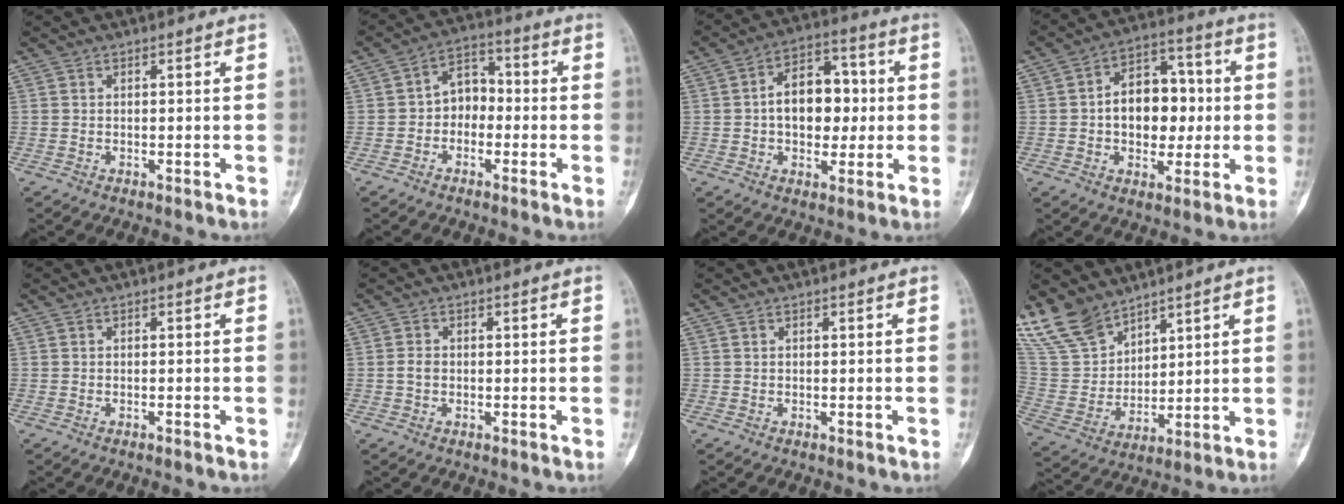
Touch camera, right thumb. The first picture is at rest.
{"total": 6.6, "force": [-1.2, 5.1, 4.0], "torque": [-0.036, 0.032, -0.038]}
{"total": 12.6, "force": [0.3, 8.3, 9.4], "torque": [-0.104, 0.025, 0.001]}
{"total": 13.8, "force": [0.0, 9.6, 10.0], "torque": [-0.102, 0.031, -0.001]}
{"total": 0.6, "force": [-0.4, 0.1, 0.4], "torque": [-0.012, 0.000, -0.004]}
{"total": 1.7, "force": [-0.3, 1.2, 1.1], "torque": [-0.021, 0.004, -0.008]}
{"total": 0.0}
{"total": 13.4, "force": [10.6, 6.8, 4.5], "torque": [-0.077, -0.045, 0.232]}